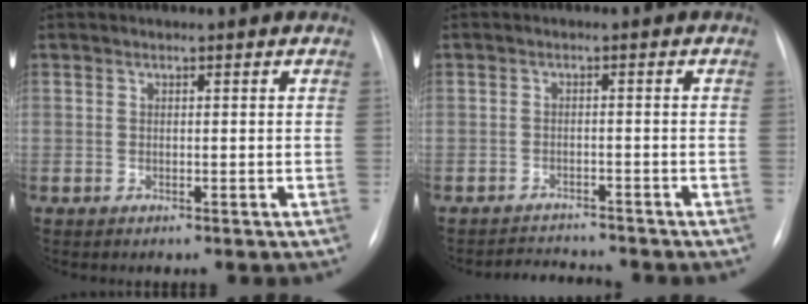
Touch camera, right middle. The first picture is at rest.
{"total": 3.7, "force": [-3.7, 0.0, -0.1], "torque": [-0.004, -0.008, -0.058]}